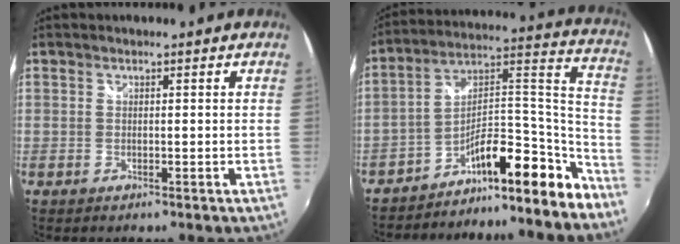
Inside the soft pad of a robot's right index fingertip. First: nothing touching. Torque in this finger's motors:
{"motor_torque": [0.78, -0.78, 0.68, 0.07]}